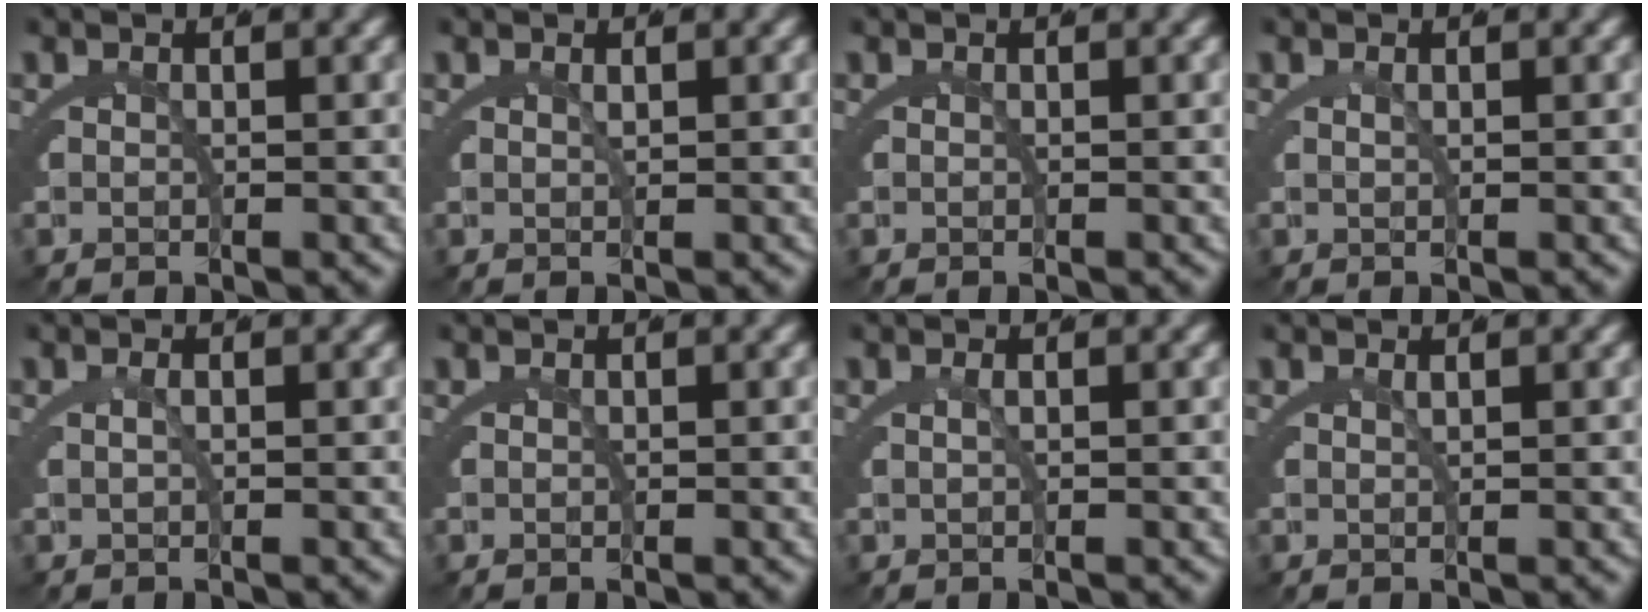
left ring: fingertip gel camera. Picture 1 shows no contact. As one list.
[{"total": 0.7, "force": [0.4, -0.2, 0.5], "torque": [-0.008, -0.004, 0.011]}, {"total": 0.0}, {"total": 0.7, "force": [0.3, -0.6, 0.2], "torque": [-0.007, -0.003, 0.009]}, {"total": 0.8, "force": [0.1, -0.6, 0.5], "torque": [-0.010, 0.001, 0.002]}, {"total": 0.0}, {"total": 0.9, "force": [0.1, -0.6, 0.5], "torque": [-0.009, 0.003, 0.002]}, {"total": 0.7, "force": [0.4, -0.4, 0.4], "torque": [-0.007, -0.001, 0.009]}]